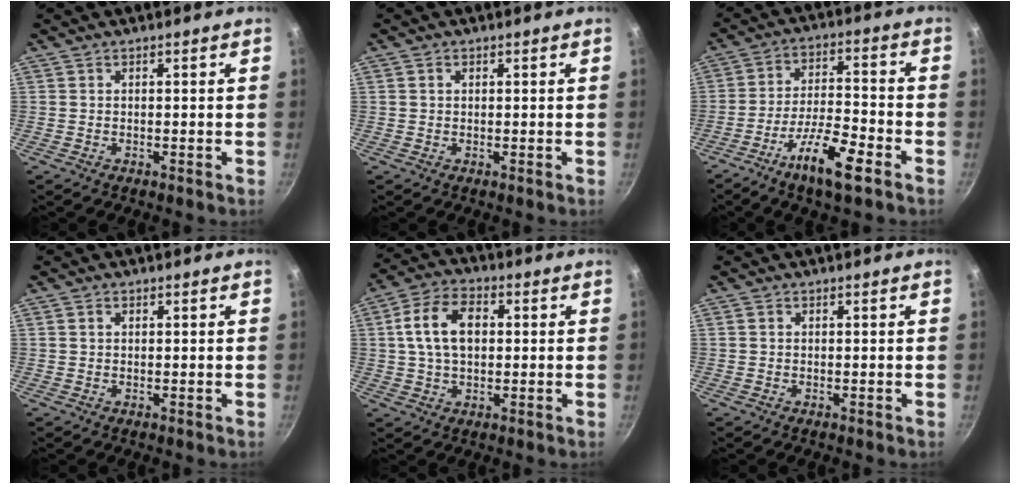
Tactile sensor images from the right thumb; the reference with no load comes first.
{"total": 0.9, "force": [0.4, 0.7, 0.3], "torque": [-0.003, 0.002, 0.006]}
{"total": 11.5, "force": [-6.6, 2.7, 9.1], "torque": [-0.164, 0.037, -0.121]}
{"total": 1.1, "force": [0.5, 0.9, 0.4], "torque": [-0.003, 0.002, 0.007]}
{"total": 11.4, "force": [1.8, 7.4, 8.5], "torque": [-0.141, 0.017, 0.025]}
{"total": 0.5, "force": [0.2, 0.5, 0.1], "torque": [0.000, 0.003, 0.001]}